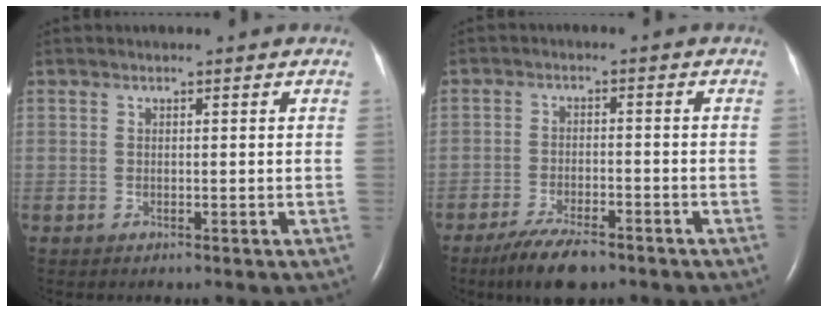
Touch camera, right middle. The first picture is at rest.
{"total": 7.1, "force": [-5.3, 2.0, 4.3], "torque": [-0.081, -0.011, -0.091]}